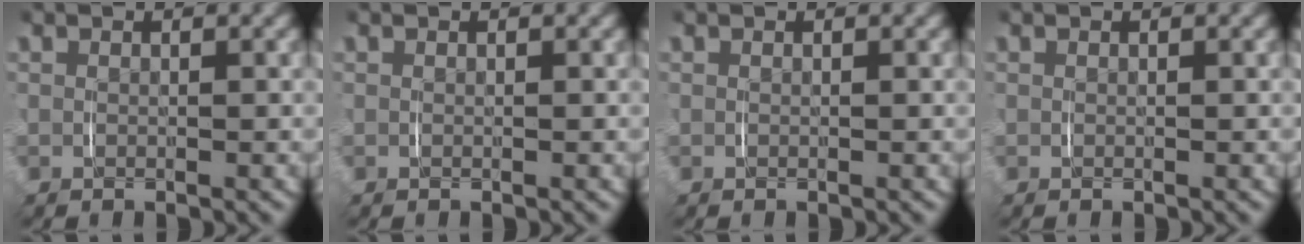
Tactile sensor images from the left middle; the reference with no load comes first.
{"total": 0.0}
{"total": 0.0}
{"total": 0.0}